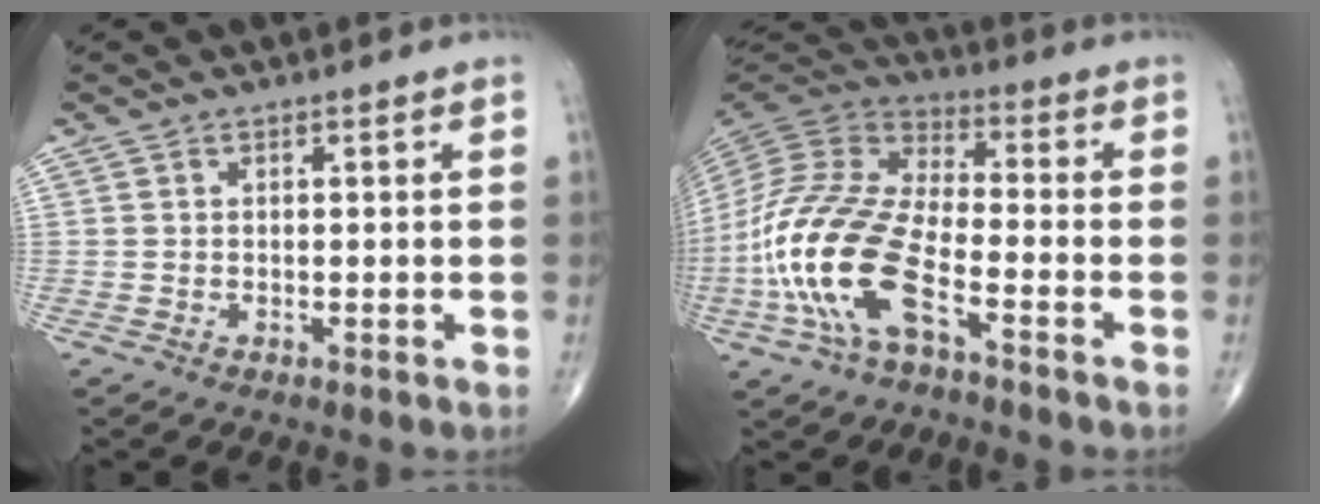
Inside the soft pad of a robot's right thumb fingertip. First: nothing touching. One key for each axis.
{"total": 18.7, "fx": -7.2, "fy": 7.7, "fz": 15.5, "tx": -0.341, "ty": 0.036, "tz": -0.139}